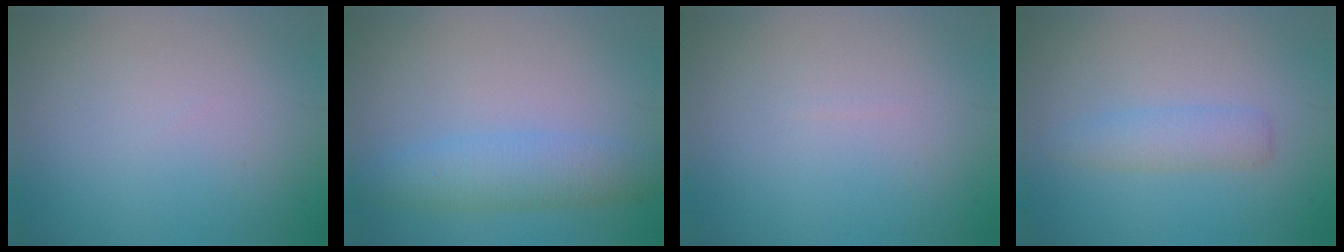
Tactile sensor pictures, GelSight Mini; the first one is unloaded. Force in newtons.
{"total": 3.8, "press": 3.8, "slide": 0.1}
{"total": 0.0}
{"total": 2.1, "press": 2.1, "slide": 0.1}